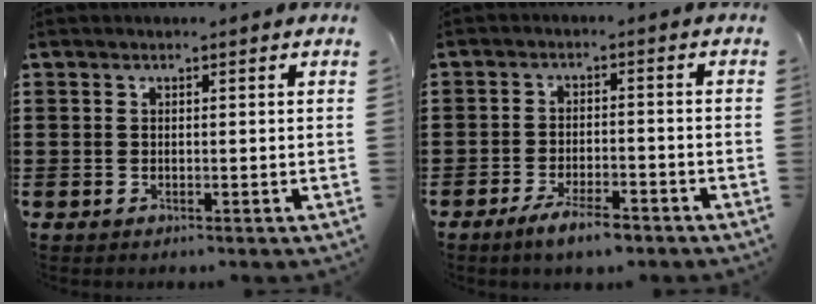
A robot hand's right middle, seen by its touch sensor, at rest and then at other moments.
{"total": 4.6, "force": [-3.5, 0.9, 2.9], "torque": [-0.061, -0.002, -0.066]}